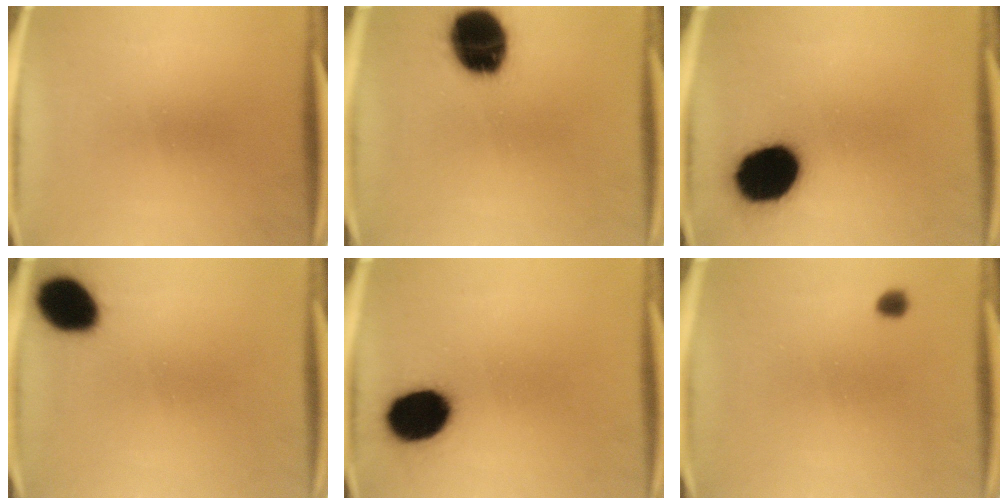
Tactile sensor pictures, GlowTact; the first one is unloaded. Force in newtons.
{"total": 19.5}
{"total": 17.0}
{"total": 11.4}
{"total": 14.5}
{"total": 1.7}